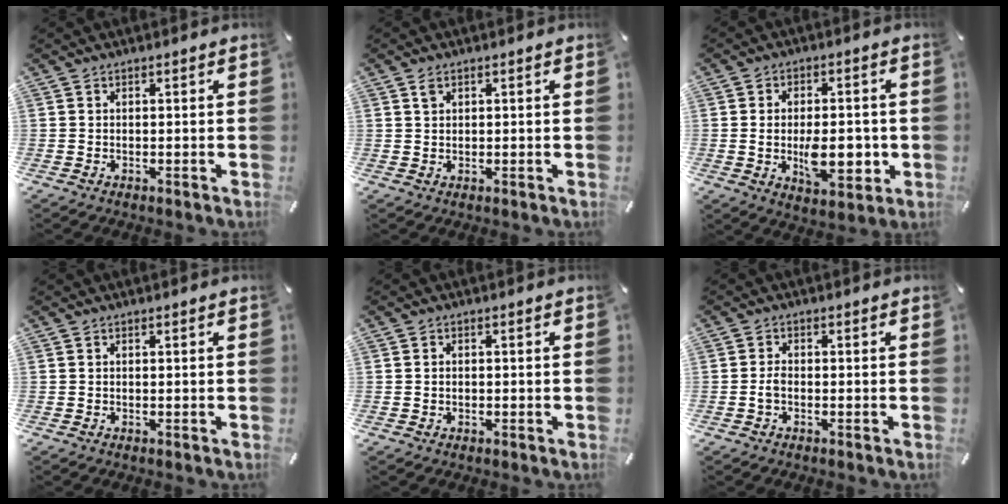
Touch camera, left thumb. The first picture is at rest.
{"total": 1.9, "force": [1.0, 1.3, 0.9], "torque": [-0.021, 0.001, 0.019]}
{"total": 10.8, "force": [-1.2, 6.7, 8.5], "torque": [-0.120, -0.003, -0.021]}
{"total": 0.0}
{"total": 1.2, "force": [-0.2, 0.9, 0.7], "torque": [-0.015, 0.004, -0.005]}
{"total": 2.0, "force": [-0.7, 1.1, 1.5], "torque": [-0.030, 0.005, -0.013]}